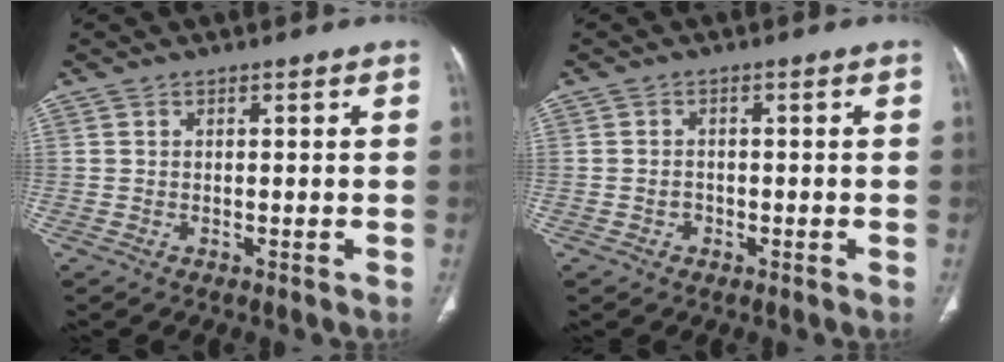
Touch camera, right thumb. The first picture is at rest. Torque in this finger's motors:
{"motor_torque": [-0.14, -0.09, -0.10, 0.59, 0.02]}